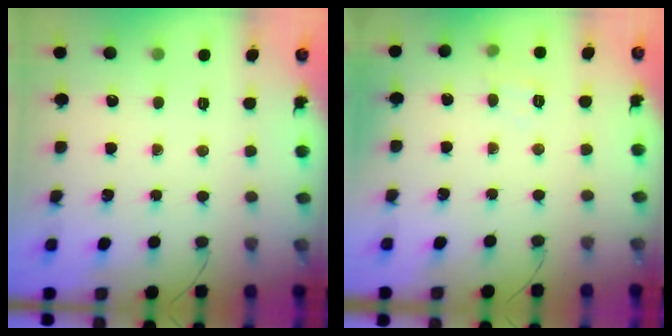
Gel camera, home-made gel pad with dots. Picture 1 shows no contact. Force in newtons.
{"total": 3.5, "press": 3.3, "slide": 1.4}